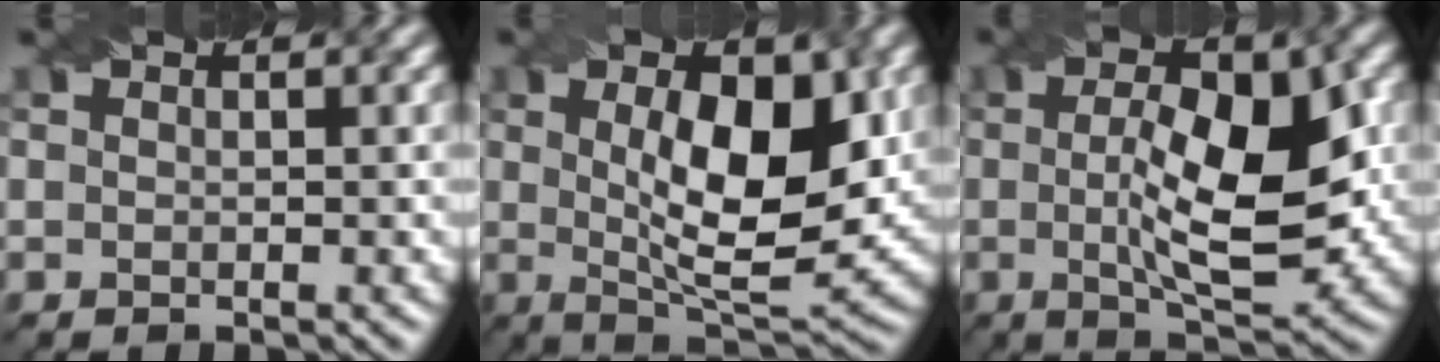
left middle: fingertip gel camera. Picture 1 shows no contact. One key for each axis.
{"total": 10.1, "fx": 1.3, "fy": 4.0, "fz": 9.2, "tx": -0.136, "ty": -0.001, "tz": 0.025}
{"total": 9.8, "fx": 0.1, "fy": 3.4, "fz": 9.2, "tx": -0.140, "ty": 0.003, "tz": 0.003}